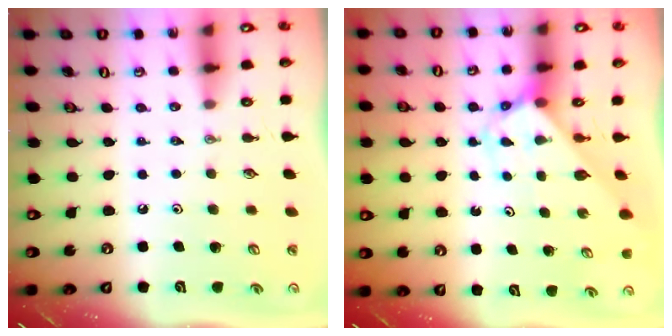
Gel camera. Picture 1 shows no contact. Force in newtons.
{"total": 2.8, "press": 2.8, "slide": 0.1}